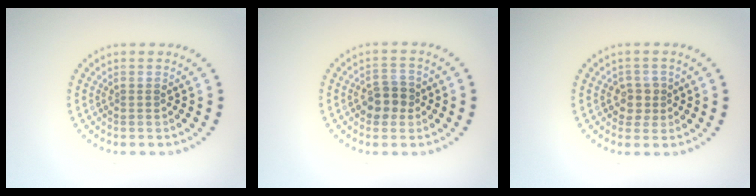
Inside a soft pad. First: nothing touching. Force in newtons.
{"total": 2.7, "press": 2.6, "slide": 0.7}
{"total": 2.0, "press": 1.7, "slide": 0.9}